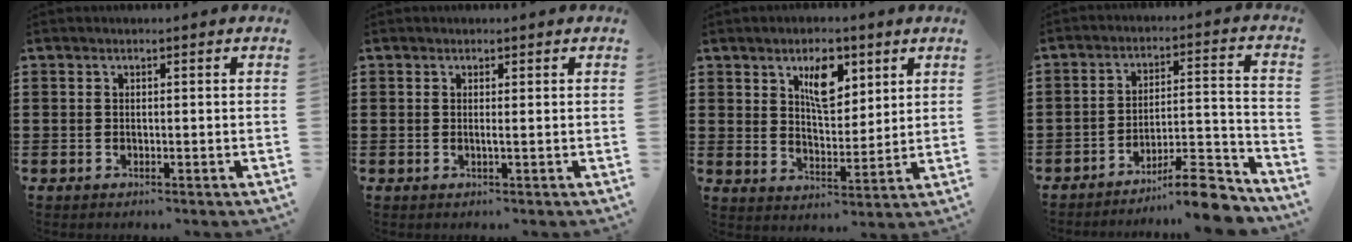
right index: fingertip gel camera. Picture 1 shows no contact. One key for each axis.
{"total": 0.7, "fx": 0.0, "fy": -0.1, "fz": 0.7, "tx": -0.013, "ty": -0.005, "tz": 0.001}
{"total": 7.3, "fx": 3.9, "fy": 3.6, "fz": 5.1, "tx": -0.083, "ty": -0.002, "tz": 0.062}
{"total": 10.1, "fx": -8.6, "fy": 1.3, "fz": 5.1, "tx": -0.066, "ty": 0.027, "tz": -0.160}